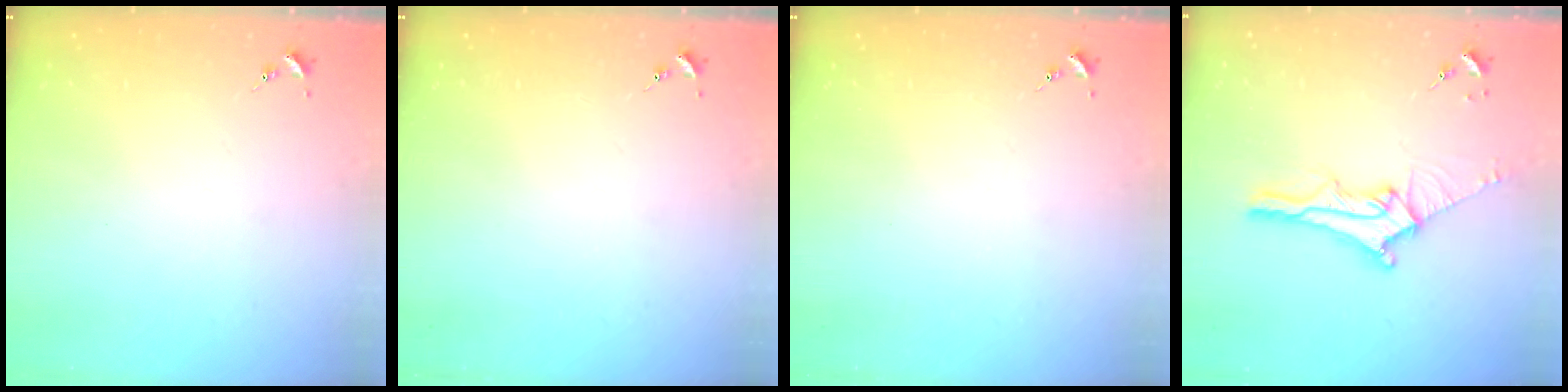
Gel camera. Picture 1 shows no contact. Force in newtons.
{"total": 0.0}
{"total": 0.0}
{"total": 12.5, "press": 12.5, "slide": 1.2}